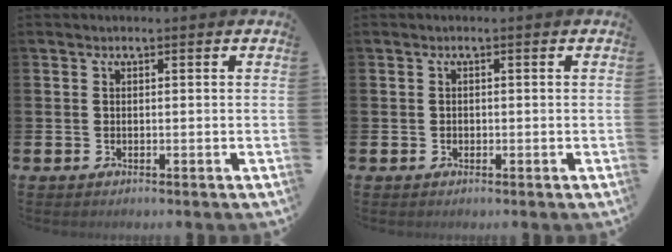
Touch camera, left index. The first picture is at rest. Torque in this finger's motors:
{"motor_torque": [0.03, -0.02, -0.02, 0.00]}